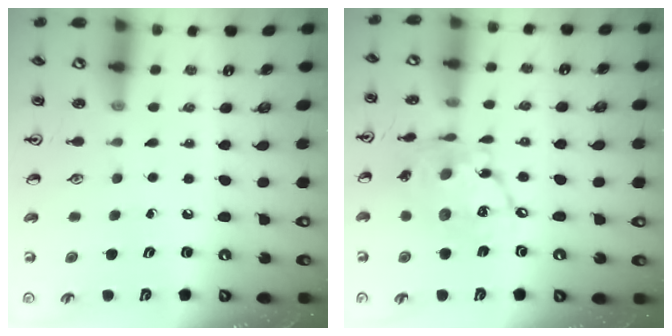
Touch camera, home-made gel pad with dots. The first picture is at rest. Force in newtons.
{"total": 14.8, "press": 14.7, "slide": 1.6}